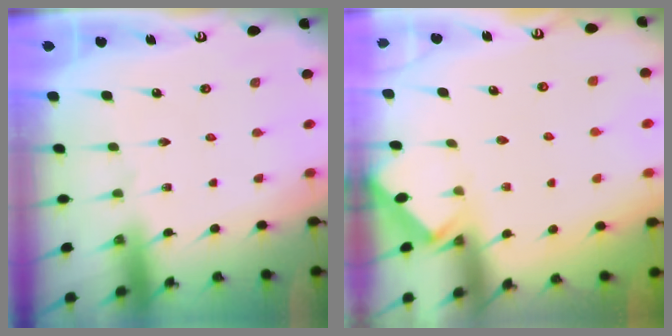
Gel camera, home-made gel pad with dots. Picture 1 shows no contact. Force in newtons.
{"total": 1.7, "press": 1.7, "slide": 0.2}